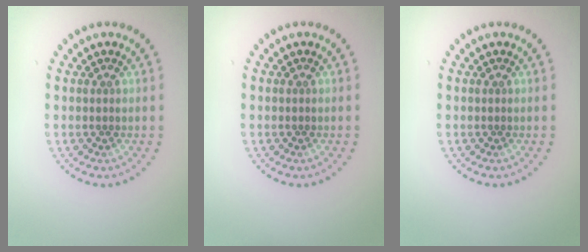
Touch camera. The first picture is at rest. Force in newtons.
{"total": 0.0}
{"total": 0.0}